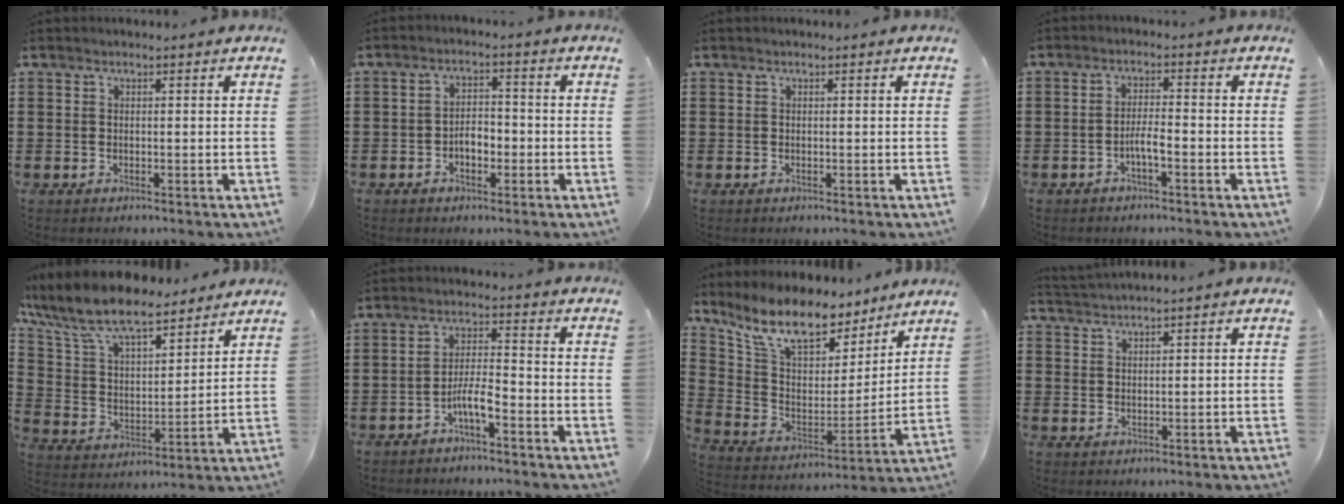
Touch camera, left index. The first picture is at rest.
{"total": 3.2, "force": [-1.4, 1.7, 2.3], "torque": [-0.045, 0.005, -0.029]}
{"total": 0.0}
{"total": 3.0, "force": [-1.5, 0.5, 2.6], "torque": [-0.054, 0.001, -0.029]}
{"total": 9.9, "force": [8.7, 2.5, 4.0], "torque": [-0.117, -0.043, 0.154]}
{"total": 4.7, "force": [-2.8, 0.8, 3.7], "torque": [-0.079, 0.005, -0.057]}
{"total": 11.8, "force": [9.4, 4.2, 5.7], "torque": [-0.146, -0.052, 0.168]}
{"total": 1.4, "force": [1.3, -0.4, 0.2], "torque": [-0.006, -0.001, 0.027]}